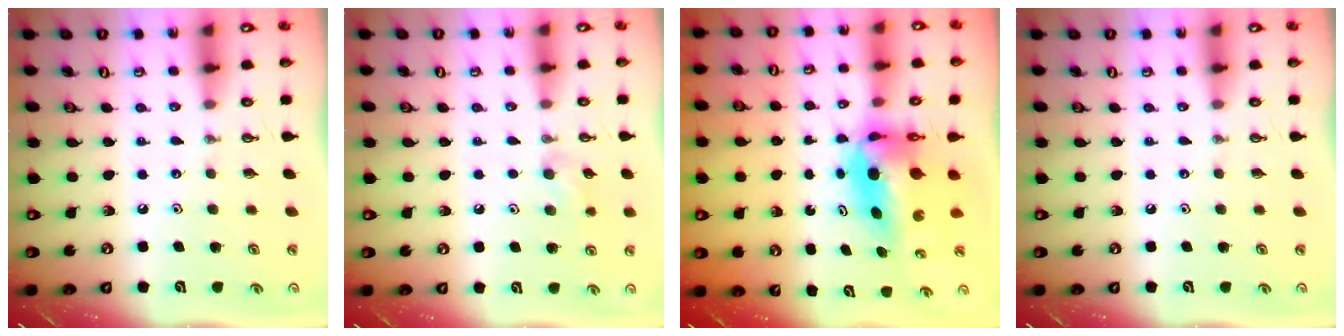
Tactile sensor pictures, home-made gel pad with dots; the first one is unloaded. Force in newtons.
{"total": 8.2, "press": 7.4, "slide": 3.4}
{"total": 7.4, "press": 7.2, "slide": 1.8}
{"total": 0.0}